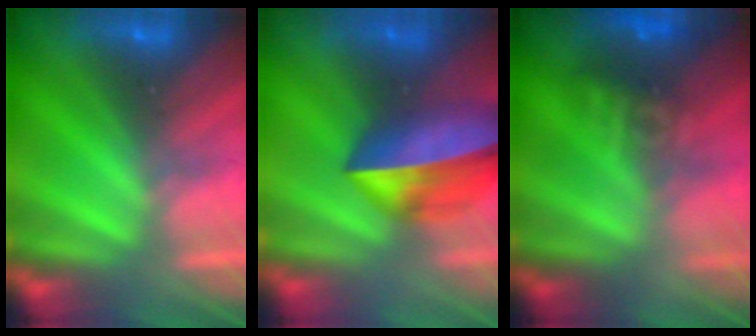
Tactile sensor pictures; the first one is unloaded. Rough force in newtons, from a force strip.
{"total": 6.0}
{"total": 4.0}